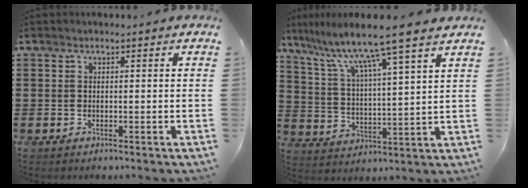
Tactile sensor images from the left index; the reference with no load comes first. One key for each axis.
{"total": 9.9, "fx": 7.9, "fy": -0.7, "fz": 5.9, "tx": -0.143, "ty": -0.046, "tz": 0.125}